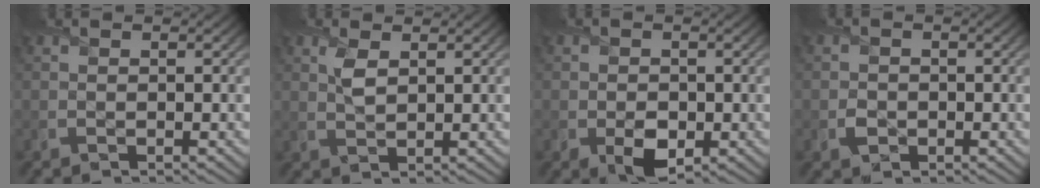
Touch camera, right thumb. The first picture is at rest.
{"total": 2.2, "force": [1.1, 1.0, 1.6], "torque": [-0.042, 0.000, 0.024]}
{"total": 3.1, "force": [-0.8, 2.4, 1.8], "torque": [-0.034, -0.013, -0.014]}
{"total": 1.4, "force": [-0.4, 1.4, 0.1], "torque": [0.003, -0.003, -0.012]}